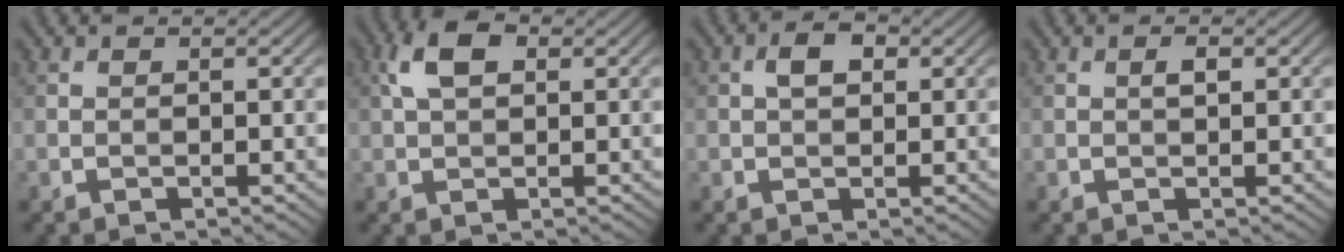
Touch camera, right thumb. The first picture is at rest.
{"total": 4.6, "force": [1.5, 2.6, 3.6], "torque": [-0.082, 0.011, 0.023]}
{"total": 2.8, "force": [0.7, 1.7, 2.1], "torque": [-0.037, 0.006, 0.009]}
{"total": 1.1, "force": [0.2, 0.4, 1.0], "torque": [-0.021, 0.001, 0.004]}